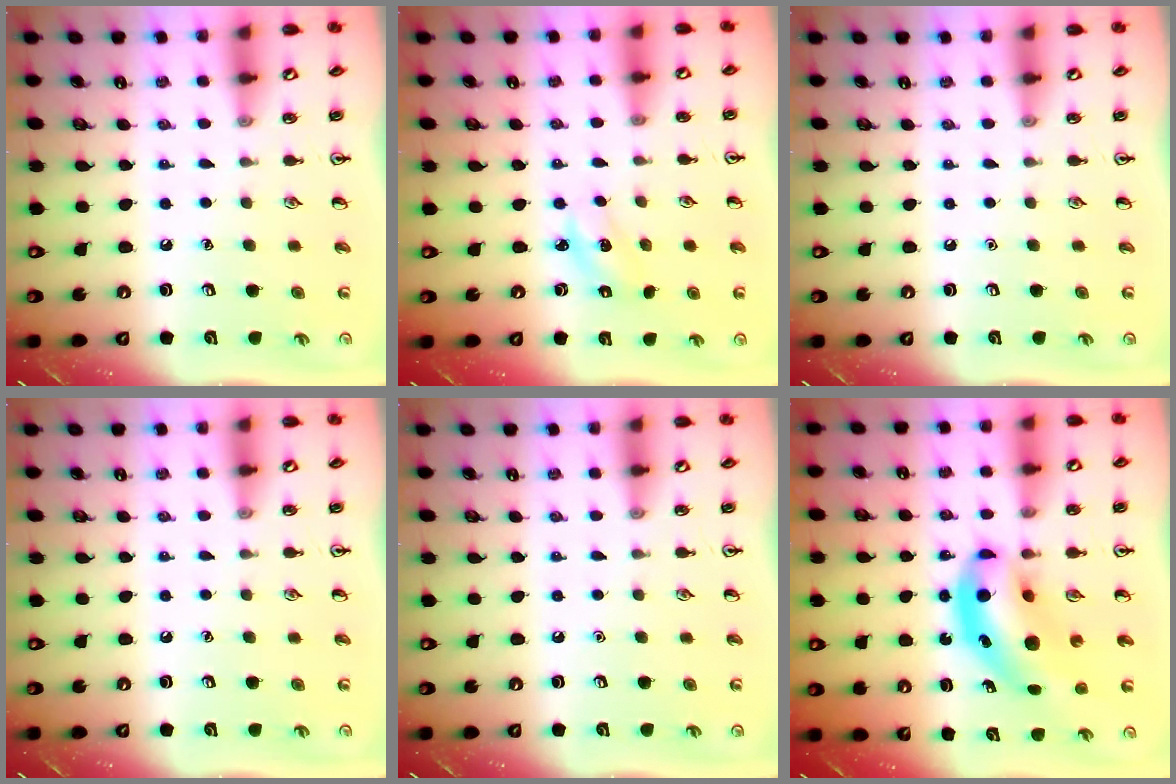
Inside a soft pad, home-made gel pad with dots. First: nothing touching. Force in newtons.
{"total": 2.4, "press": 2.3, "slide": 0.5}
{"total": 0.0}
{"total": 0.0}
{"total": 0.0}
{"total": 12.5, "press": 11.9, "slide": 3.7}